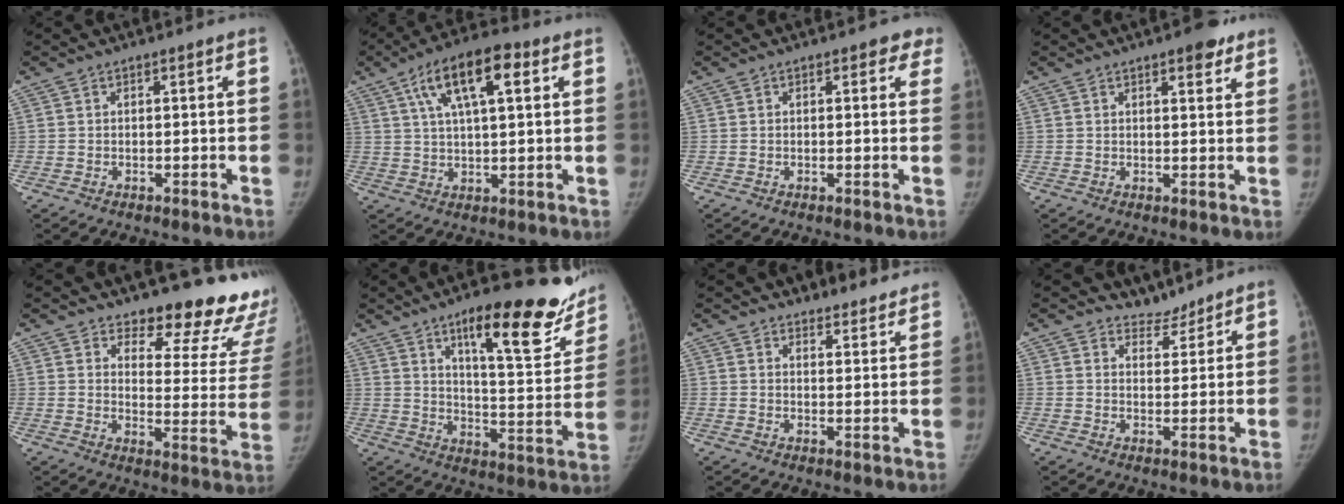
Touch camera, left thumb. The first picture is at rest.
{"total": 13.5, "force": [5.4, 4.9, 11.3], "torque": [-0.185, 0.010, 0.084]}
{"total": 2.8, "force": [1.6, 1.7, 1.6], "torque": [0.014, -0.002, 0.007]}
{"total": 4.8, "force": [3.1, 1.7, 3.2], "torque": [-0.026, -0.013, 0.036]}
{"total": 20.3, "force": [17.1, 6.9, 8.4], "torque": [-0.056, -0.154, 0.199]}
{"total": 23.4, "force": [14.8, 6.5, 16.9], "torque": [-0.180, -0.074, 0.214]}
{"total": 8.8, "force": [8.2, 2.9, 1.5], "torque": [0.022, -0.042, 0.094]}
{"total": 4.2, "force": [3.9, 1.5, -0.6], "torque": [0.031, -0.038, 0.063]}